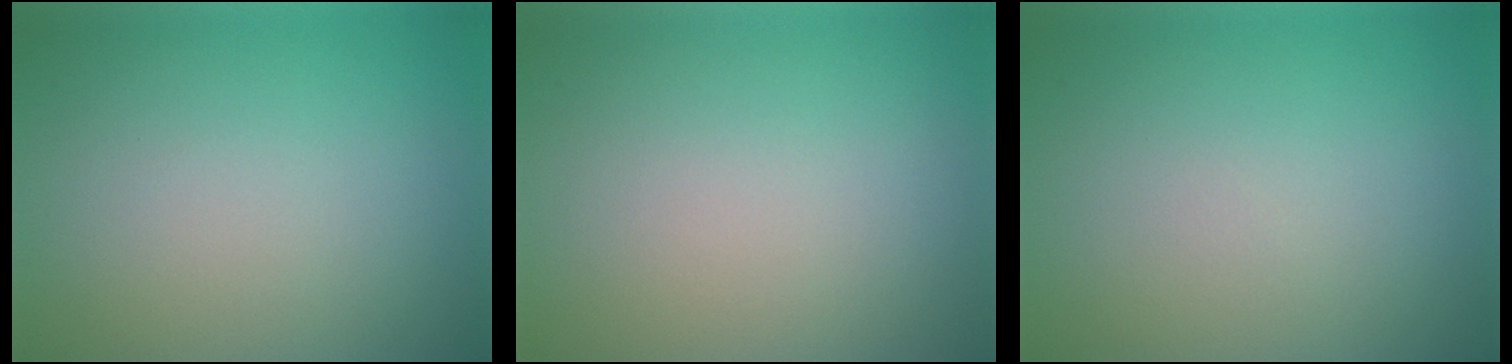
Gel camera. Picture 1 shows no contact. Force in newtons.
{"total": 0.0}
{"total": 0.0}